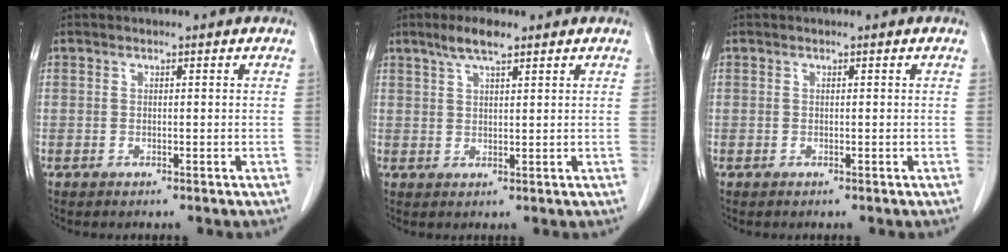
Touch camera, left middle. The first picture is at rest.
{"total": 4.4, "force": [3.1, 0.8, 3.0], "torque": [-0.062, 0.007, 0.058]}
{"total": 0.0}